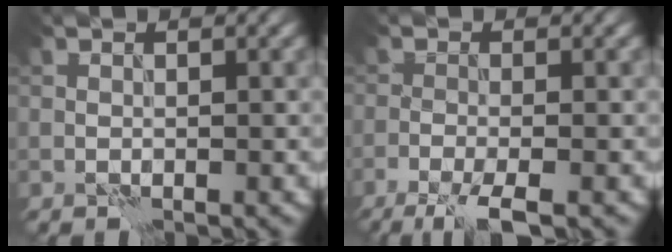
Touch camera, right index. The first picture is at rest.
{"total": 4.3, "force": [-2.7, 0.8, 3.2], "torque": [-0.056, -0.001, -0.055]}